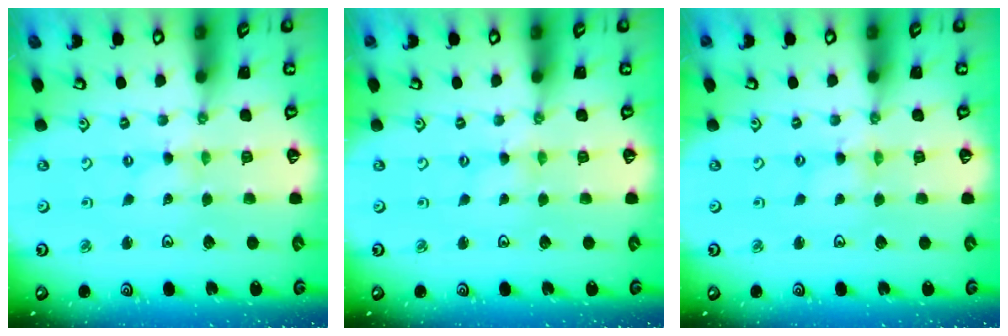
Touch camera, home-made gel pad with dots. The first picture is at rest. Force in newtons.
{"total": 0.0}
{"total": 1.4, "press": 1.4, "slide": 0.2}